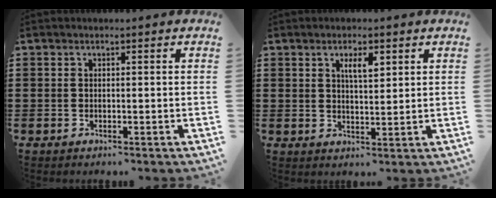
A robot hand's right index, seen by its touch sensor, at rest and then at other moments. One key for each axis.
{"total": 3.4, "fx": 1.6, "fy": 1.0, "fz": 2.8, "tx": -0.043, "ty": -0.001, "tz": 0.023}